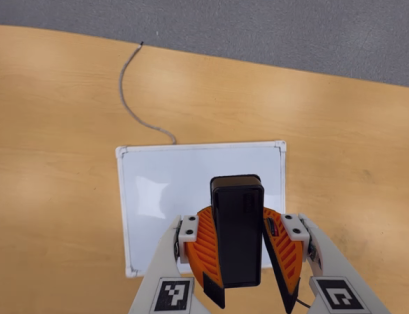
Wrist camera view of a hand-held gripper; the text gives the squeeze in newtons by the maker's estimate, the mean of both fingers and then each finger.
{"total": 8.6, "left": 9.3, "right": 7.9}